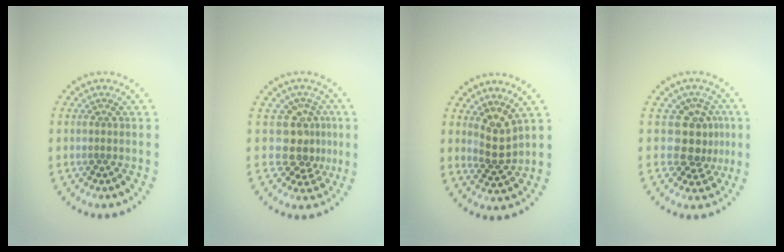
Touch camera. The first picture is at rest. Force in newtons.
{"total": 3.3, "press": 2.5, "slide": 2.2}
{"total": 2.3, "press": 1.9, "slide": 1.3}
{"total": 3.4, "press": 2.9, "slide": 1.8}